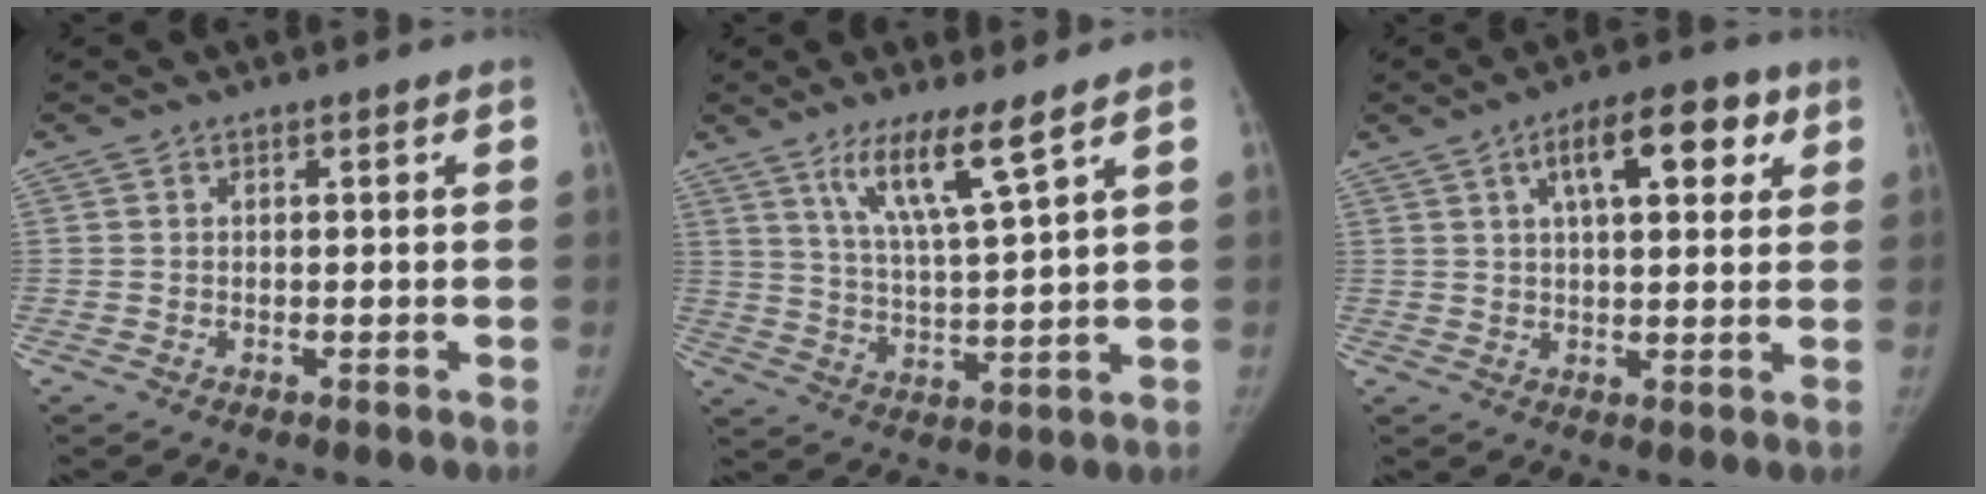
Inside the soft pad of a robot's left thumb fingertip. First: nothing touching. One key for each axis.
{"total": 9.5, "fx": 6.0, "fy": 0.4, "fz": 7.4, "tx": -0.139, "ty": -0.037, "tz": 0.117}
{"total": 11.5, "fx": 4.7, "fy": 4.7, "fz": 9.4, "tx": -0.113, "ty": 0.005, "tz": 0.067}